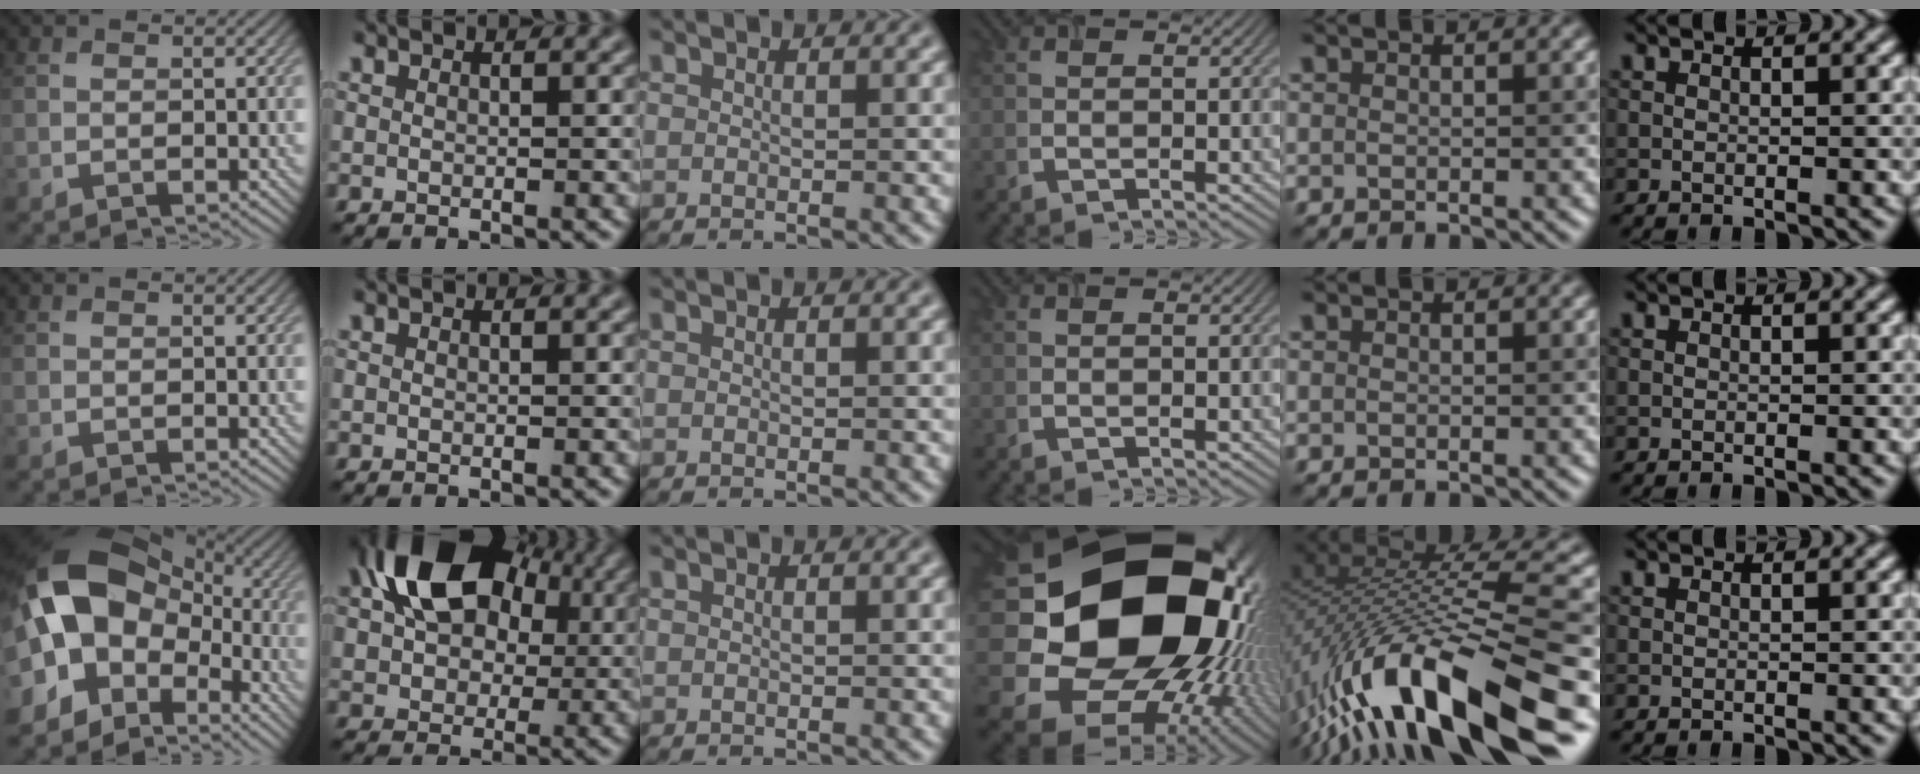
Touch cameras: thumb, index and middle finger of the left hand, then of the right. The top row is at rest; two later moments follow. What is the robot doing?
{"motion": "extract", "object": "airpods case & airpods"}